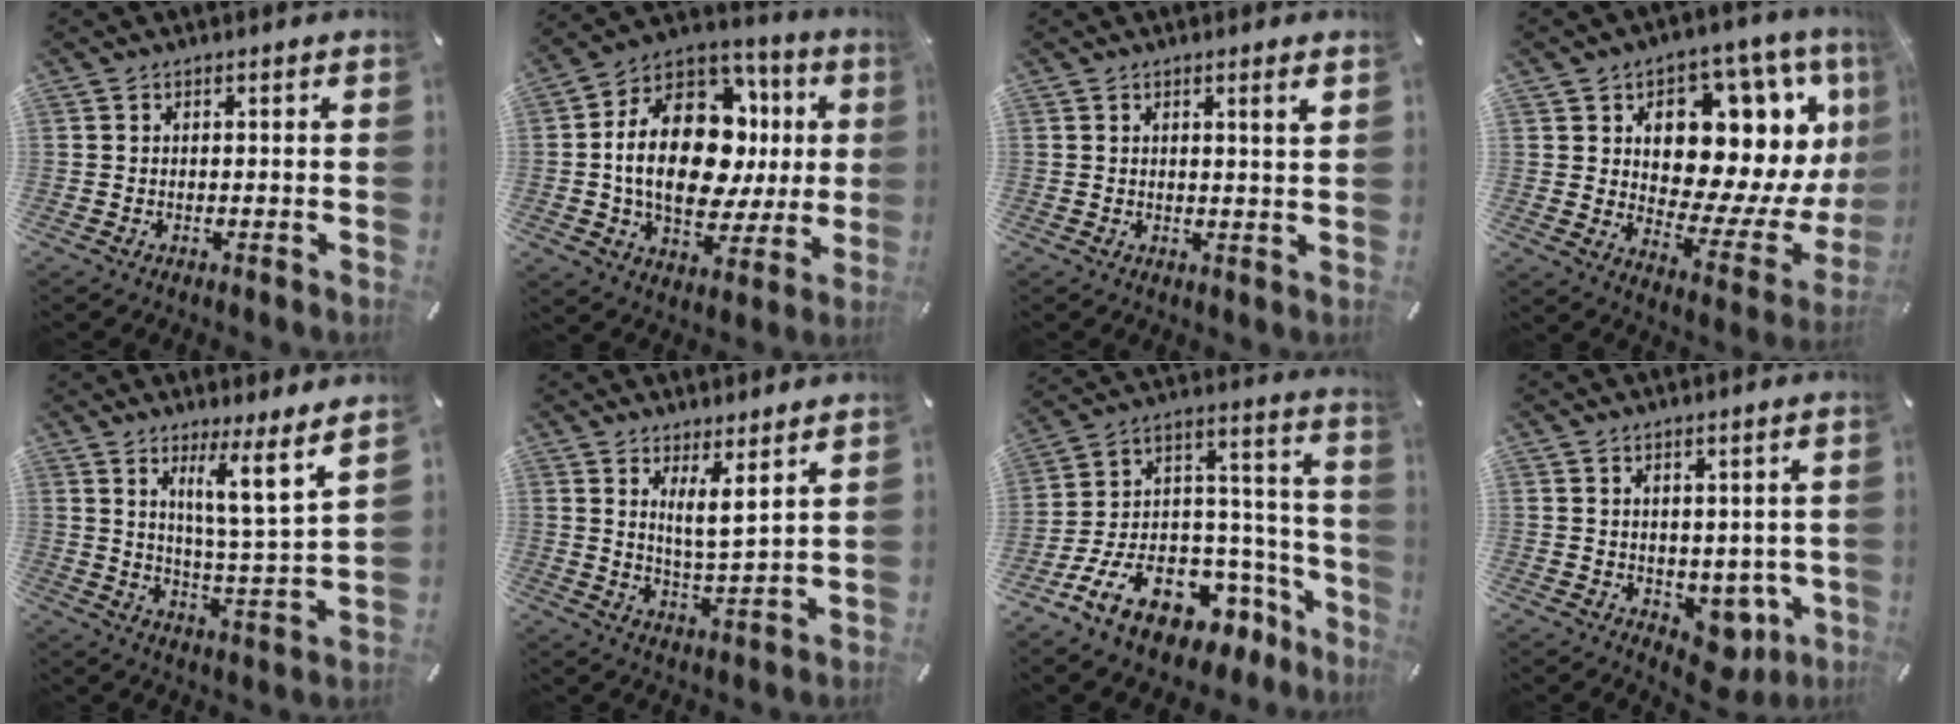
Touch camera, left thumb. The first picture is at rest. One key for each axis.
{"total": 23.8, "fx": 2.2, "fy": 15.5, "fz": 17.9, "tx": -0.322, "ty": -0.010, "tz": 0.041}
{"total": 2.8, "fx": 1.4, "fy": -0.1, "fz": 2.4, "tx": -0.047, "ty": -0.003, "tz": 0.022}
{"total": 16.4, "fx": 6.9, "fy": 10.5, "fz": 10.6, "tx": -0.129, "ty": -0.072, "tz": 0.113}
{"total": 10.7, "fx": 7.3, "fy": 0.4, "fz": 7.8, "tx": -0.130, "ty": -0.049, "tz": 0.116}
{"total": 6.6, "fx": 4.4, "fy": 0.6, "fz": 4.8, "tx": -0.084, "ty": -0.031, "tz": 0.072}
{"total": 19.3, "fx": -11.0, "fy": 11.3, "fz": 11.2, "tx": -0.174, "ty": 0.042, "tz": -0.170}
{"total": 6.0, "fx": -0.8, "fy": 4.1, "fz": 4.3, "tx": -0.031, "ty": -0.002, "tz": -0.010}